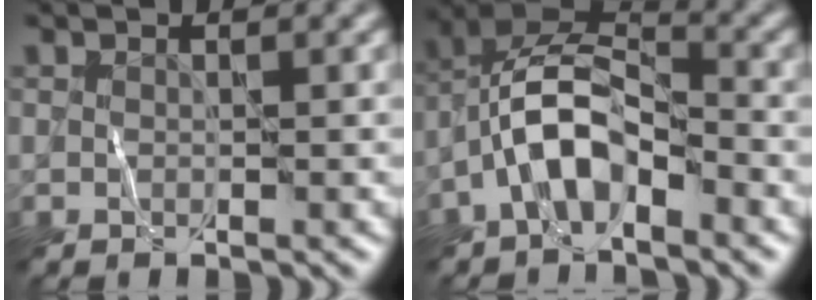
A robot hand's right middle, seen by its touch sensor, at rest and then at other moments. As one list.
[{"total": 6.4, "force": [-3.1, 3.0, 4.7], "torque": [-0.089, 0.012, -0.066]}]